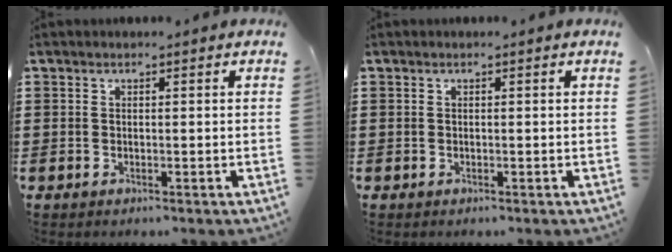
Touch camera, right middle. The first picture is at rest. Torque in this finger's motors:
{"motor_torque": [-0.11, 0.02, -0.23, -0.06]}